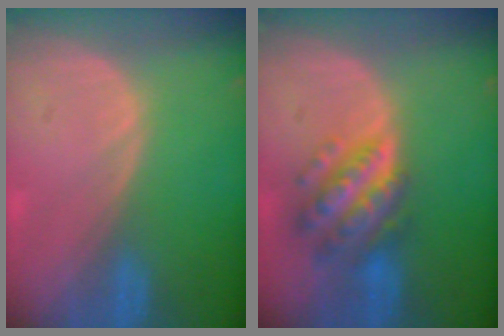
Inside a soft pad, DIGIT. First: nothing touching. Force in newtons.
{"total": 7.5, "press": 7.5, "slide": 0.5}